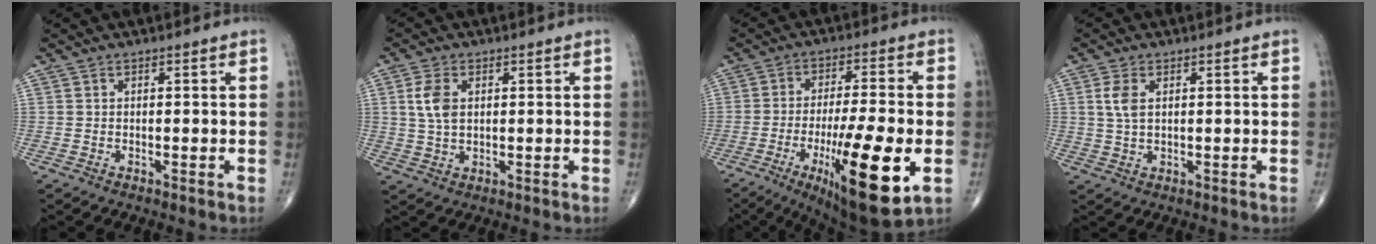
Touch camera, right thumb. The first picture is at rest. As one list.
[{"total": 5.5, "force": [1.3, 3.3, 4.2], "torque": [-0.083, 0.000, 0.026]}, {"total": 20.1, "force": [-6.2, 4.8, 18.5], "torque": [-0.294, -0.007, -0.086]}, {"total": 4.0, "force": [1.1, 2.2, 3.2], "torque": [-0.067, 0.000, 0.024]}]